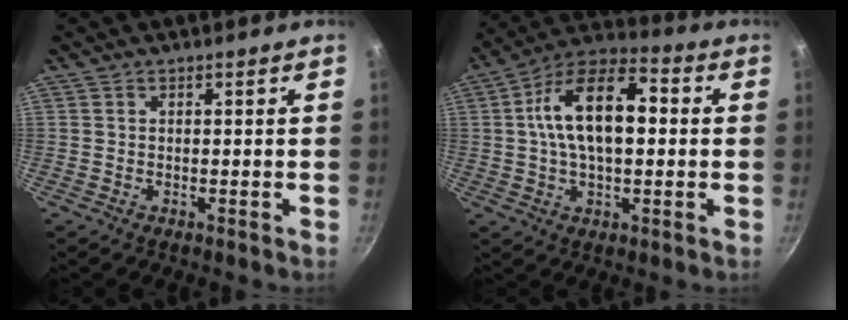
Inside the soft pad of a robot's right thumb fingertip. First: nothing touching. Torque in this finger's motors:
{"motor_torque": [0.93, 3.88, 1.84, 0.02, 0.21]}